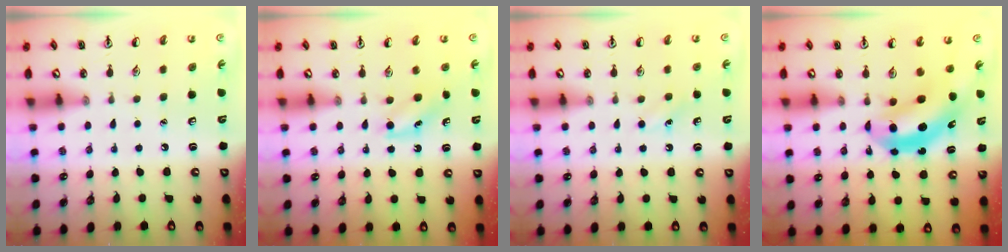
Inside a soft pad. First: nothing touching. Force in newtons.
{"total": 3.9, "press": 3.7, "slide": 1.3}
{"total": 3.2, "press": 2.9, "slide": 1.1}
{"total": 6.3, "press": 6.1, "slide": 1.4}